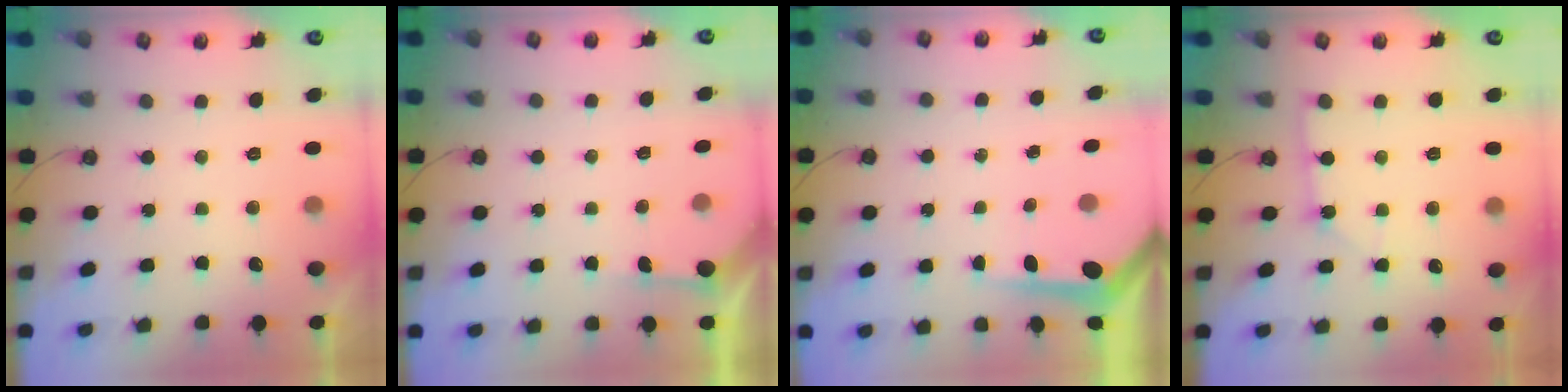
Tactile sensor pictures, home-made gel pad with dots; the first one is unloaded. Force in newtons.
{"total": 3.0, "press": 3.0, "slide": 0.4}
{"total": 4.4, "press": 4.4, "slide": 0.4}
{"total": 3.0, "press": 3.0, "slide": 0.2}